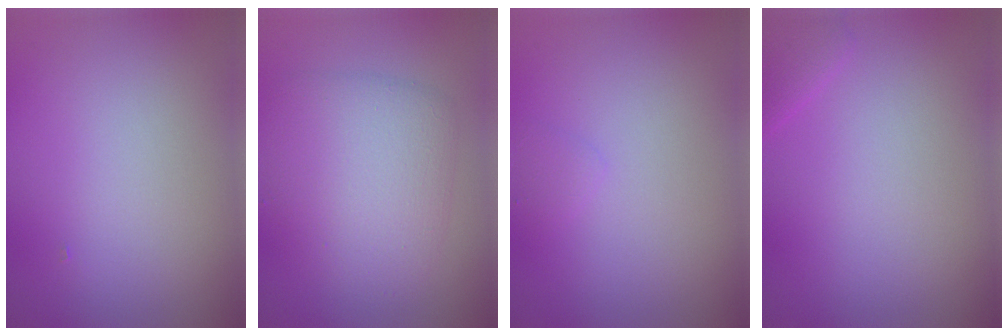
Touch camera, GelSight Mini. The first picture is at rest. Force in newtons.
{"total": 5.4, "press": 5.4, "slide": 0.0}
{"total": 0.6, "press": 0.6, "slide": 0.1}
{"total": 1.4, "press": 1.4, "slide": 0.1}